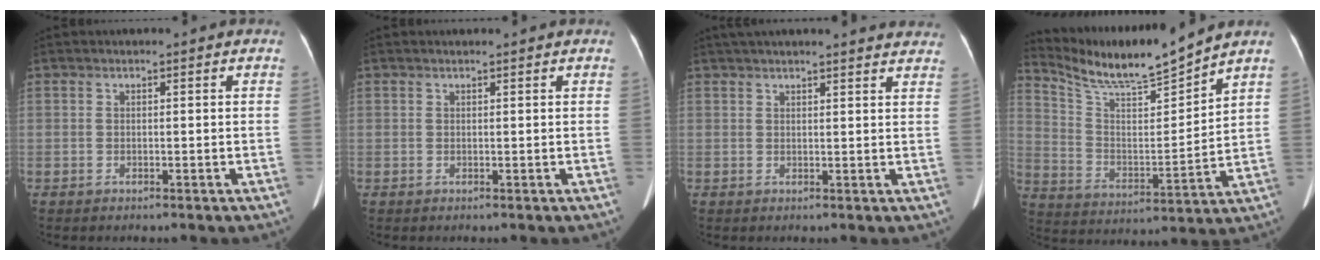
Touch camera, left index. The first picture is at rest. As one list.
[{"total": 1.4, "force": [1.3, -0.1, 0.5], "torque": [-0.010, 0.015, 0.021]}, {"total": 19.4, "force": [17.9, 2.2, 7.2], "torque": [-0.103, 0.022, 0.219]}, {"total": 12.2, "force": [11.6, -1.0, 3.6], "torque": [-0.086, -0.008, 0.219]}]